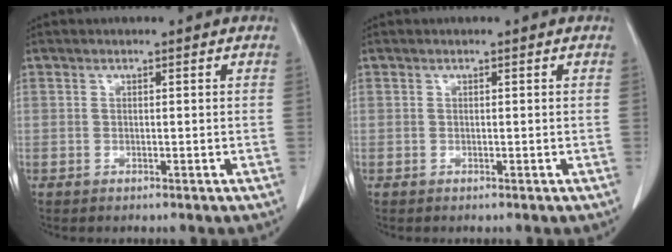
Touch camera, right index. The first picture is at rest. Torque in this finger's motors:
{"motor_torque": [0.00, 0.00, 0.00, 0.00]}